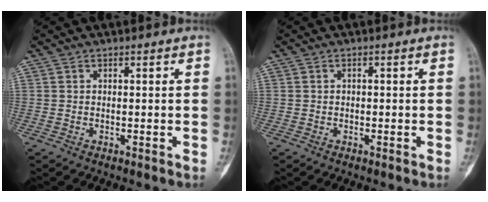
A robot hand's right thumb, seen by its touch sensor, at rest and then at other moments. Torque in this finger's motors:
{"motor_torque": [-0.03, -0.20, -0.14, -0.02, -0.06]}